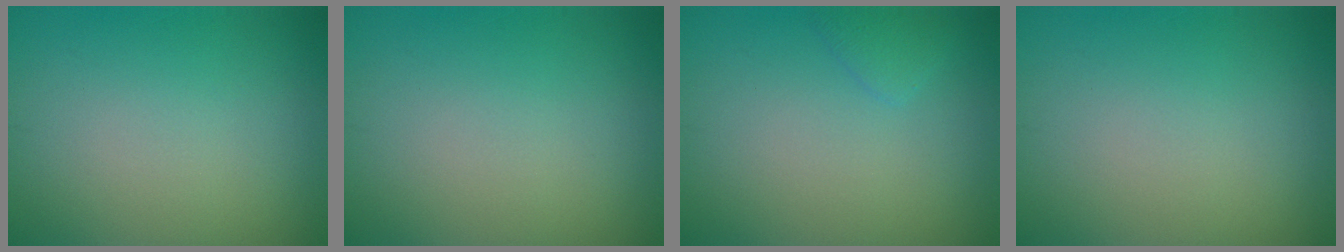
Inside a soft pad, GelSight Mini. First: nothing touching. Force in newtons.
{"total": 0.0}
{"total": 1.1, "press": 1.1, "slide": 0.0}
{"total": 0.0}